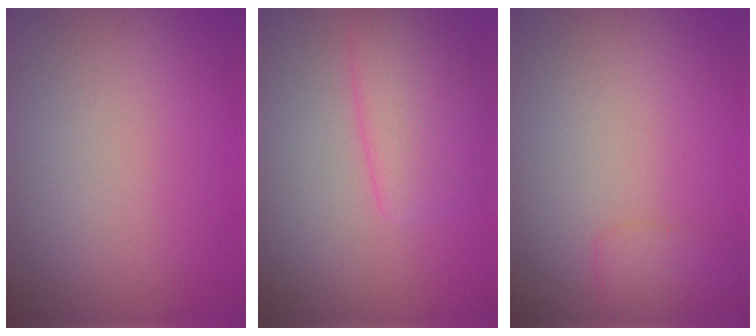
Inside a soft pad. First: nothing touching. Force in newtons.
{"total": 4.6, "press": 4.6, "slide": 0.3}
{"total": 1.6, "press": 1.6, "slide": 0.1}